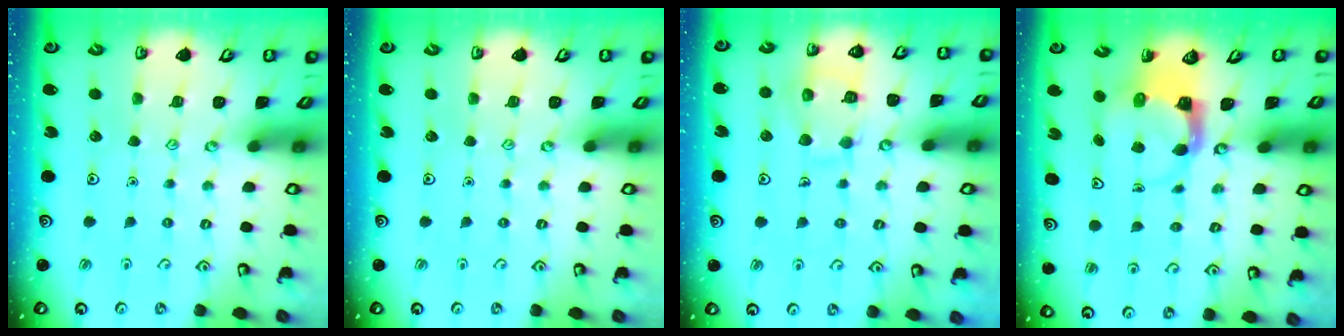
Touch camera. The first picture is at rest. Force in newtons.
{"total": 0.0}
{"total": 11.5, "press": 11.4, "slide": 1.2}
{"total": 3.7, "press": 3.7, "slide": 0.5}